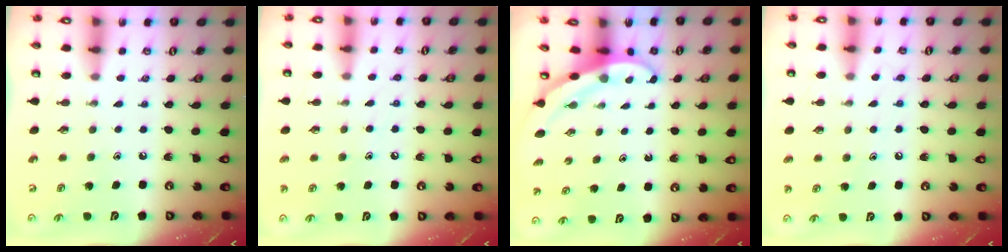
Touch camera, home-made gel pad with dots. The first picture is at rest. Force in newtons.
{"total": 6.9, "press": 6.9, "slide": 0.7}
{"total": 3.1, "press": 3.1, "slide": 0.1}
{"total": 7.4, "press": 7.4, "slide": 0.5}